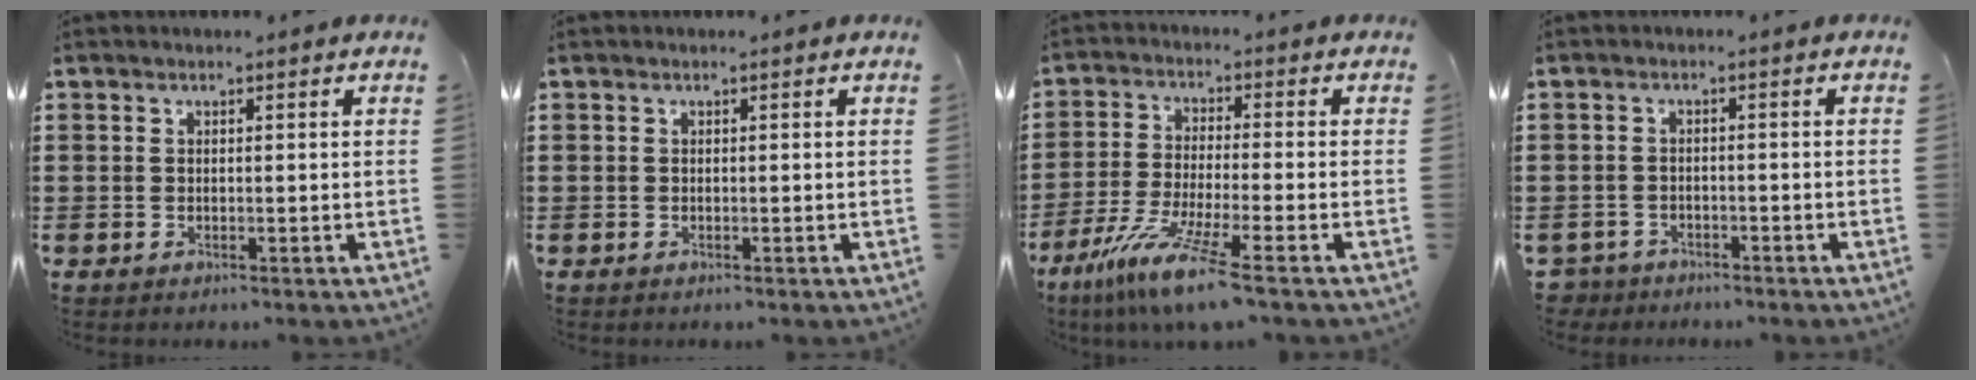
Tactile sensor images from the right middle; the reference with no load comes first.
{"total": 0.0}
{"total": 8.6, "force": [-6.3, -0.3, 5.9], "torque": [-0.127, -0.021, -0.123]}
{"total": 2.4, "force": [-2.3, 0.5, -0.3], "torque": [-0.005, -0.004, -0.051]}